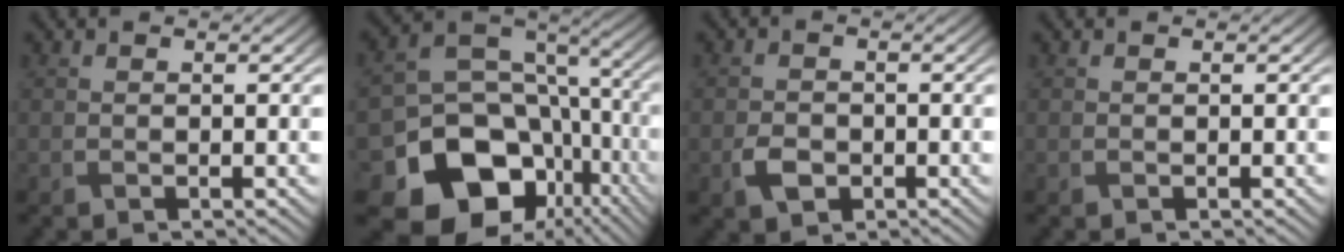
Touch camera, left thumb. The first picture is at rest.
{"total": 17.3, "force": [-7.6, 13.2, 8.2], "torque": [-0.180, -0.037, -0.102]}
{"total": 2.6, "force": [-1.1, 1.9, 1.4], "torque": [-0.032, -0.004, -0.022]}
{"total": 0.0}